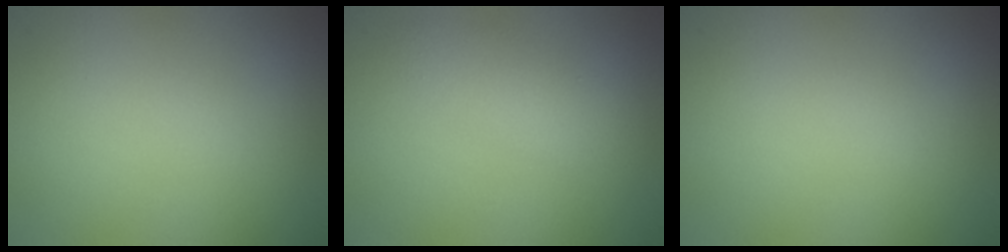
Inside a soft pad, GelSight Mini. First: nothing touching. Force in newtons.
{"total": 2.1, "press": 2.1, "slide": 0.1}
{"total": 0.0}